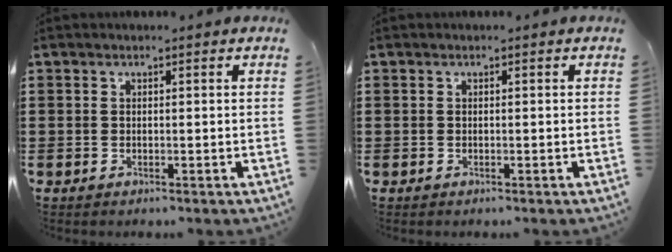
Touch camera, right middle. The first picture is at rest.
{"total": 0.0}